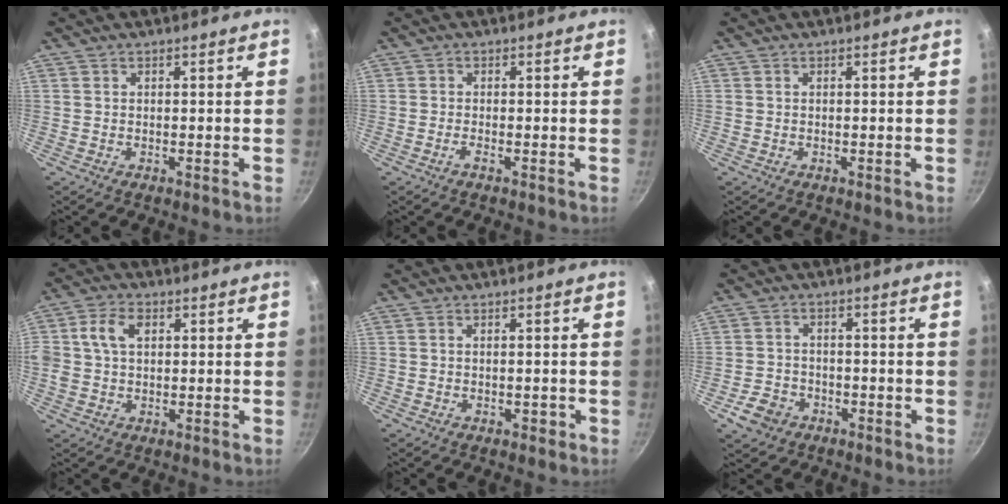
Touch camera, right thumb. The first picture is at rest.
{"total": 1.1, "force": [-0.7, 0.3, 0.9], "torque": [-0.022, 0.005, -0.019]}
{"total": 0.0}
{"total": 6.6, "force": [1.5, 4.7, 4.4], "torque": [-0.075, 0.008, 0.021]}
{"total": 1.2, "force": [-0.4, 0.7, 0.9], "torque": [-0.009, 0.003, -0.005]}
{"total": 4.9, "force": [-2.6, 3.8, 1.9], "torque": [-0.031, 0.026, -0.040]}